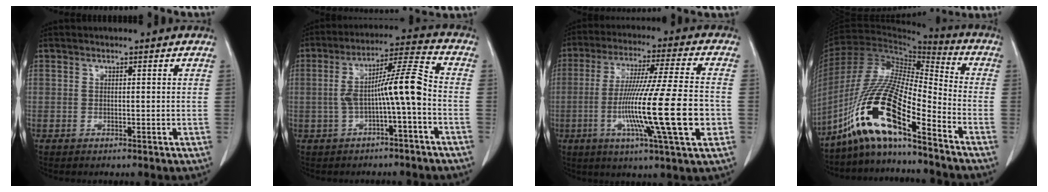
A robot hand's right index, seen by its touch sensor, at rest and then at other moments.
{"total": 9.2, "force": [-1.7, 0.3, 9.1], "torque": [-0.160, 0.033, -0.030]}
{"total": 18.0, "force": [-4.1, -0.3, 17.5], "torque": [-0.301, -0.017, -0.075]}
{"total": 15.7, "force": [-10.4, 1.8, 11.6], "torque": [-0.228, -0.005, -0.196]}